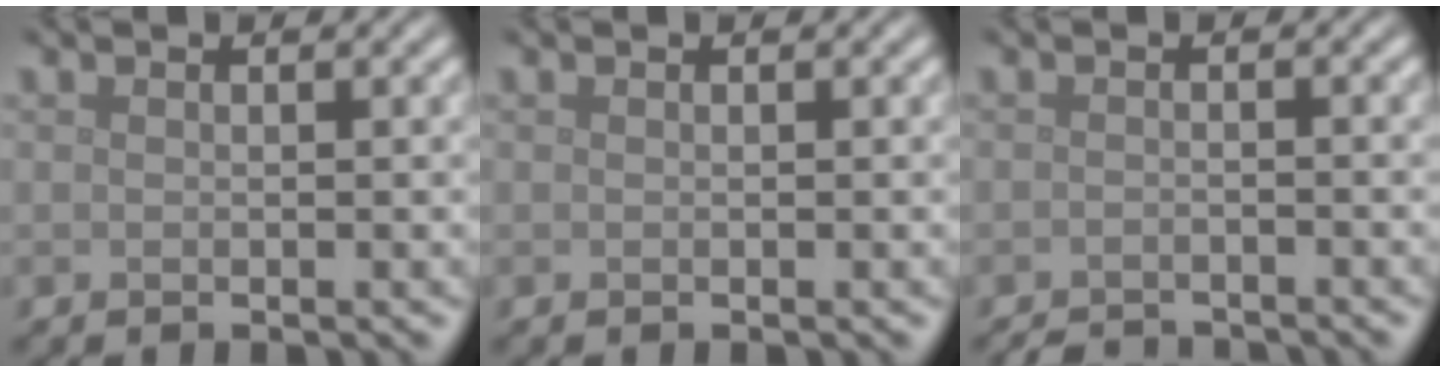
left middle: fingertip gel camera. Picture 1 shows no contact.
{"total": 0.0}
{"total": 3.0, "force": [-2.9, 0.4, 0.7], "torque": [-0.008, -0.006, -0.049]}